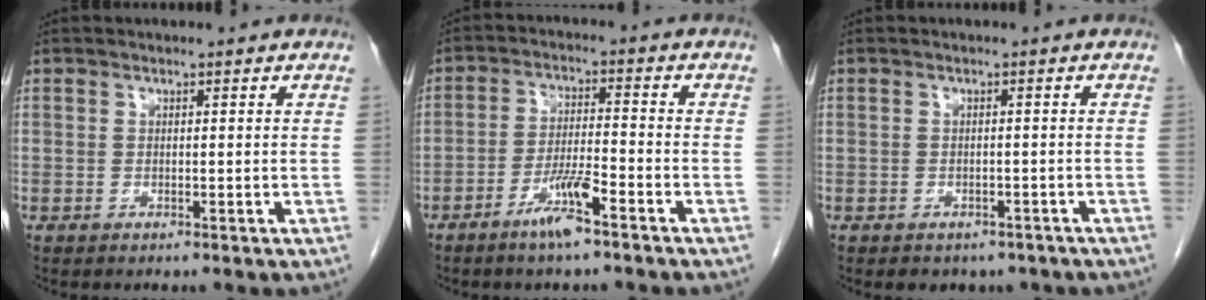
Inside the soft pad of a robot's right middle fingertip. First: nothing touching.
{"total": 6.2, "force": [-4.0, 0.3, 4.7], "torque": [-0.093, -0.003, -0.076]}
{"total": 4.9, "force": [-3.8, 2.7, 1.2], "torque": [-0.007, 0.008, -0.041]}